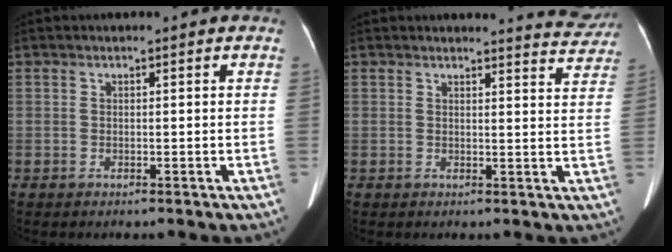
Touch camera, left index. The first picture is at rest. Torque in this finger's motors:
{"motor_torque": [0.36, -0.45, 0.00, 0.01]}